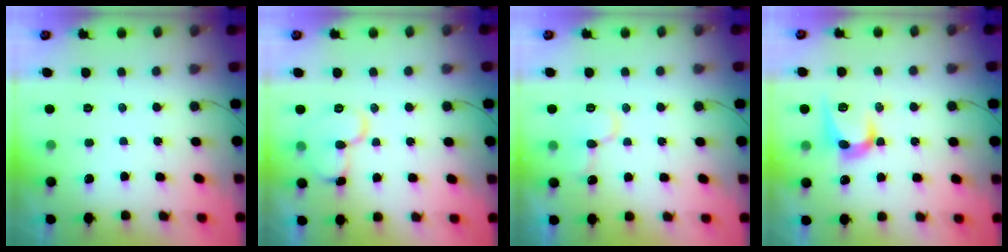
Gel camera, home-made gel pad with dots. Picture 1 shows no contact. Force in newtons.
{"total": 10.5, "press": 10.5, "slide": 1.1}
{"total": 9.9, "press": 9.8, "slide": 1.2}
{"total": 11.0, "press": 11.0, "slide": 0.6}